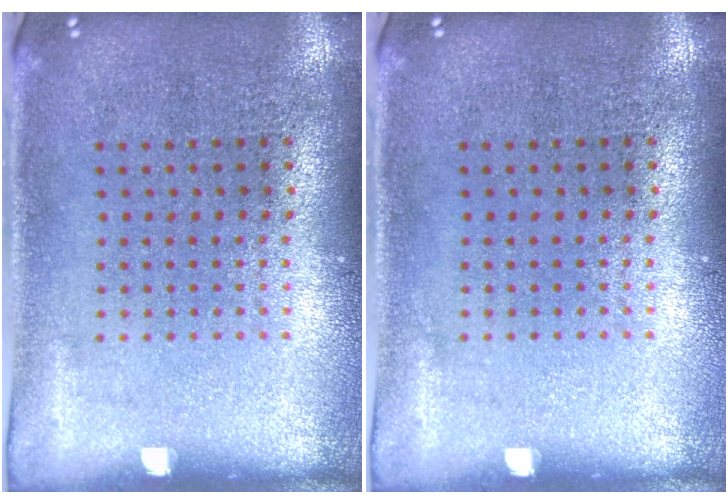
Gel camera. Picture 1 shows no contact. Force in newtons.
{"total": 0.0}